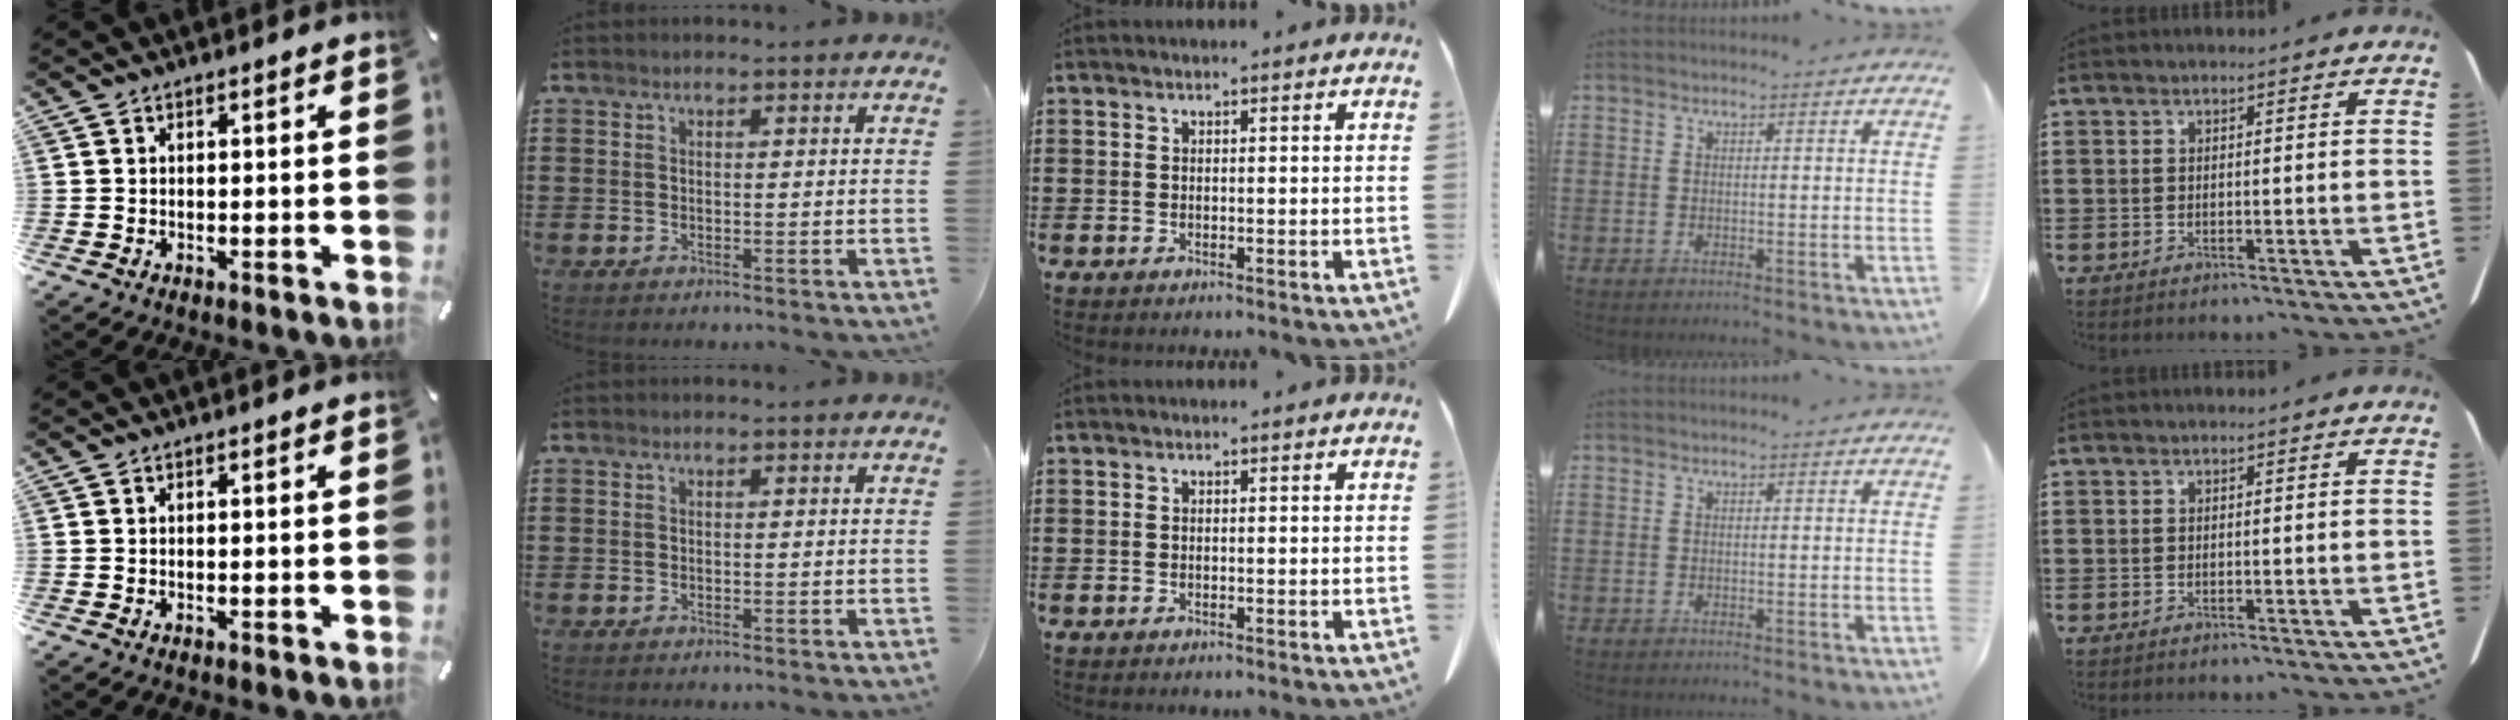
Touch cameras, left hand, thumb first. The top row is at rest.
{}